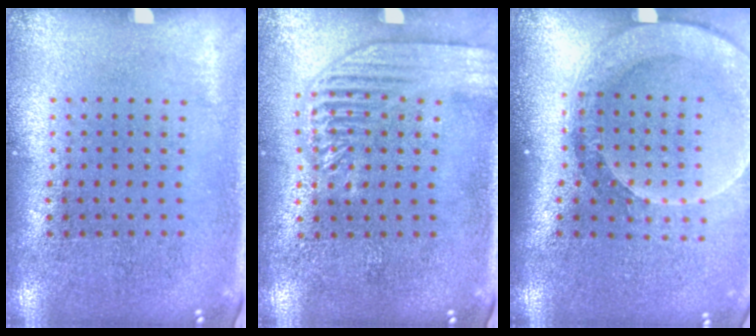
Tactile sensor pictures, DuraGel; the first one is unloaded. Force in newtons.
{"total": 1.8, "press": 1.8, "slide": 0.4}
{"total": 2.5, "press": 1.9, "slide": 1.6}